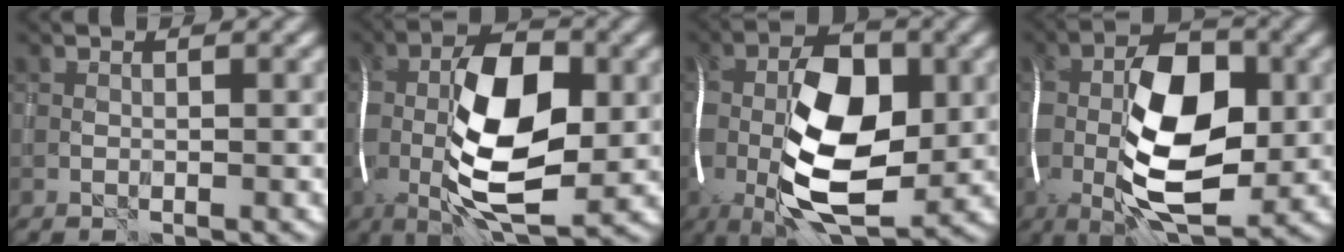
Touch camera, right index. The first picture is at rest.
{"total": 13.0, "force": [-0.6, 5.8, 11.6], "torque": [-0.198, 0.010, -0.018]}
{"total": 13.5, "force": [-1.3, 6.6, 11.7], "torque": [-0.199, 0.007, -0.031]}
{"total": 12.7, "force": [-0.7, 6.2, 11.1], "torque": [-0.181, 0.009, -0.021]}